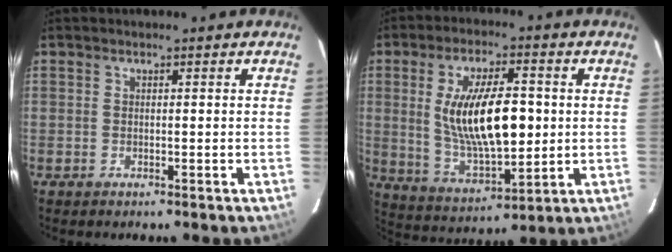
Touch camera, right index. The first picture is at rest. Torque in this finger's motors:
{"motor_torque": [0.75, 0.11, 1.06, 0.21]}